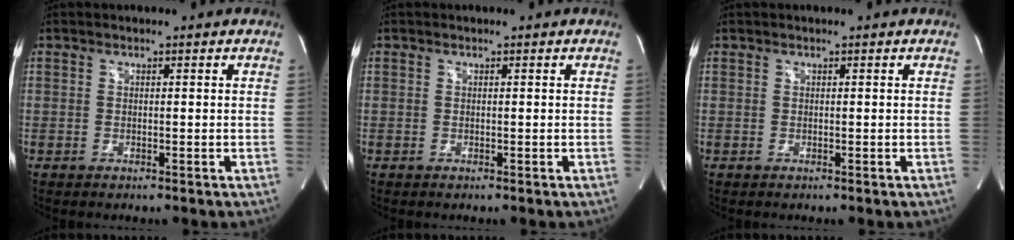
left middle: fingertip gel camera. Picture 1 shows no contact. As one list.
[{"total": 0.0}, {"total": 0.0}]